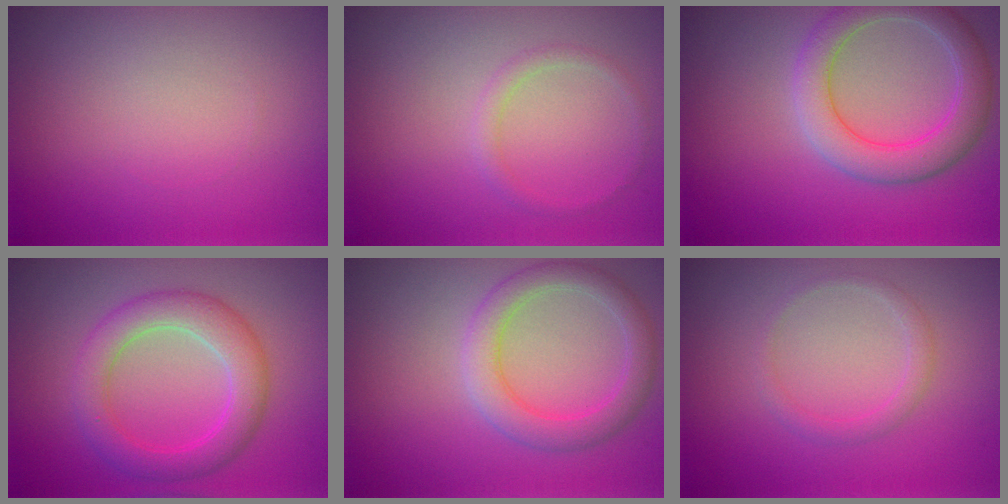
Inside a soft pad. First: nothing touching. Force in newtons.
{"total": 1.0, "press": 1.0, "slide": 0.1}
{"total": 5.1, "press": 5.1, "slide": 0.4}
{"total": 4.6, "press": 4.6, "slide": 0.1}
{"total": 3.7, "press": 3.7, "slide": 0.2}
{"total": 1.3, "press": 1.3, "slide": 0.1}